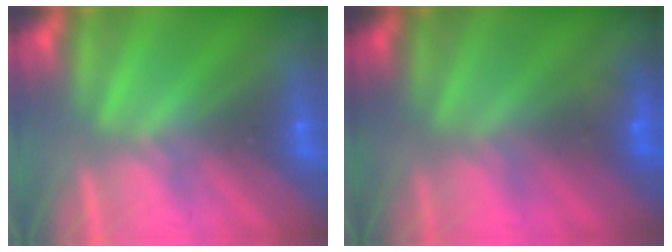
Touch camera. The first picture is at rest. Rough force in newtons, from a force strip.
{"total": 4.4}